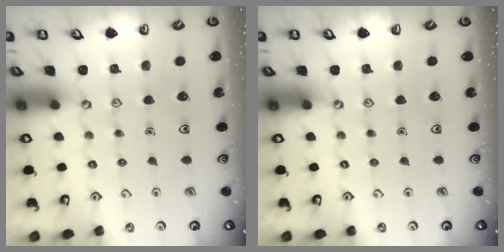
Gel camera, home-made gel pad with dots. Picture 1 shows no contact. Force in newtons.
{"total": 0.0}